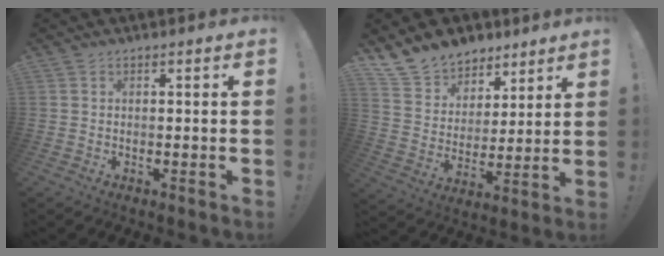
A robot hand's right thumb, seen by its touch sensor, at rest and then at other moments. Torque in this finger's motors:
{"motor_torque": [0.06, 0.15, 0.52, 0.51, 0.11]}